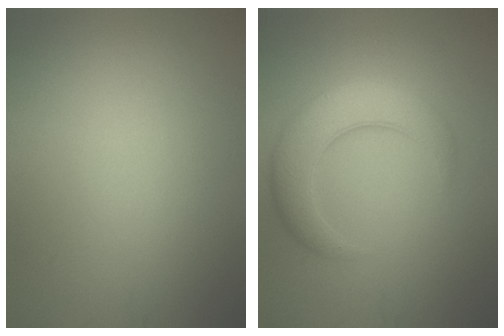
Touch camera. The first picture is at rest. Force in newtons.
{"total": 5.8, "press": 5.8, "slide": 0.2}